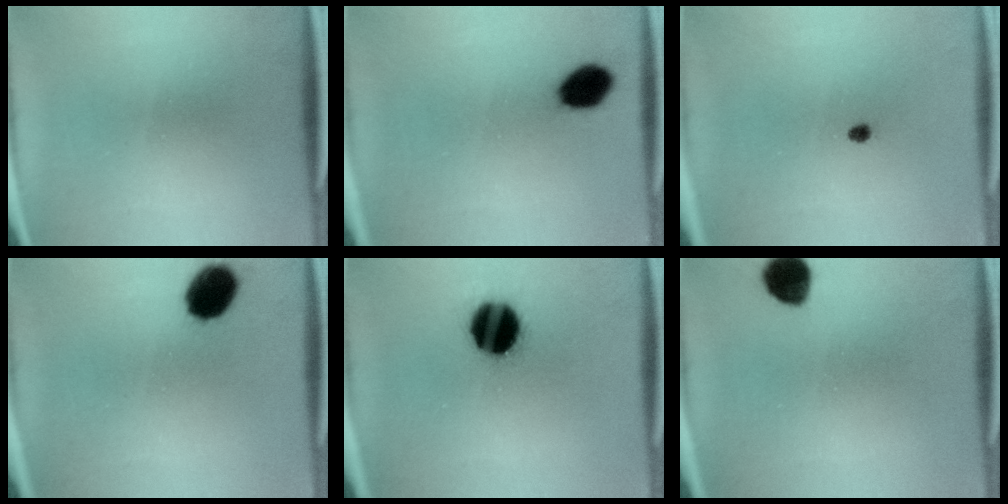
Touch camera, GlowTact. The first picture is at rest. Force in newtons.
{"total": 6.7}
{"total": 1.0}
{"total": 9.4}
{"total": 15.2}
{"total": 7.5}